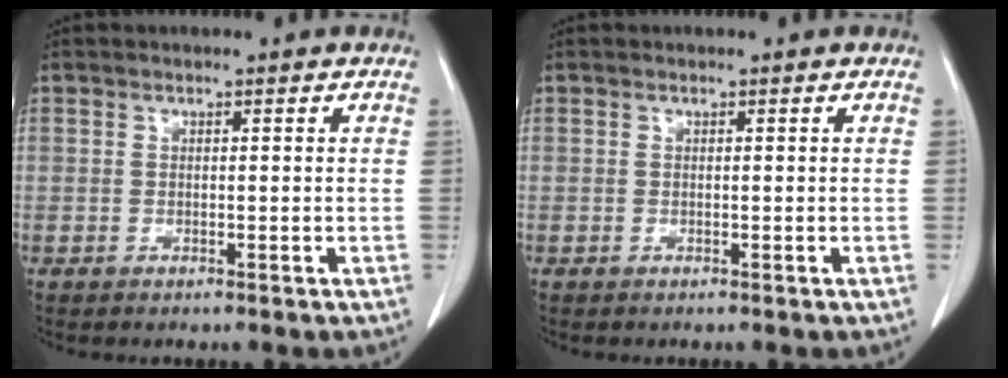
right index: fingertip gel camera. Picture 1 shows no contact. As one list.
[{"total": 0.0}]